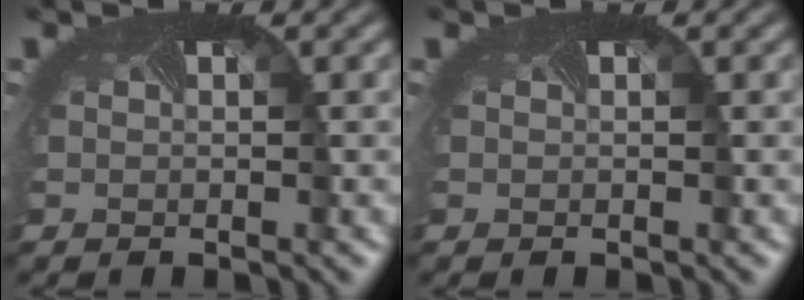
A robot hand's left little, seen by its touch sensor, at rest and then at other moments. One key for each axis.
{"total": 0.0}